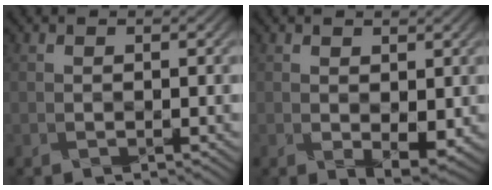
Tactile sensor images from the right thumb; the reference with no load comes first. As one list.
[{"total": 1.7, "force": [0.4, 0.7, 1.5], "torque": [-0.035, -0.013, 0.018]}]